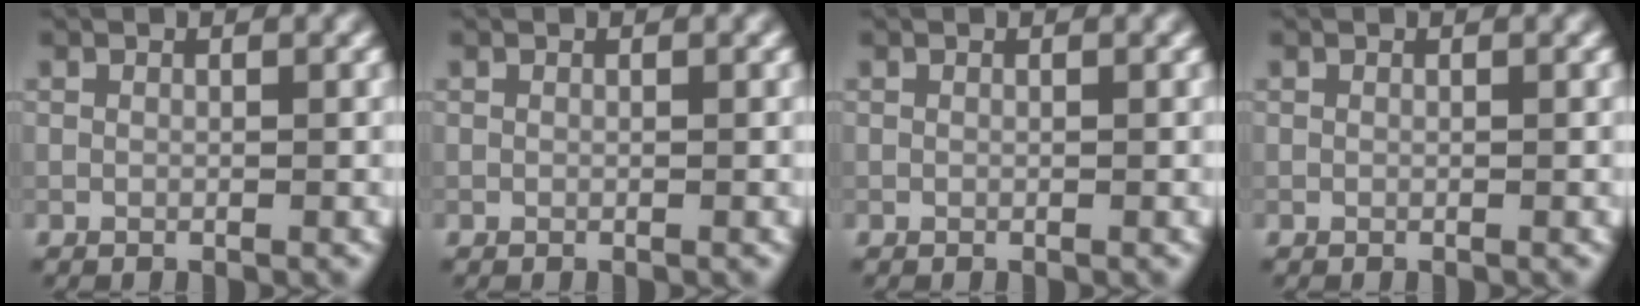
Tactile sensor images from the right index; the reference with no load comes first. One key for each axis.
{"total": 0.0}
{"total": 0.0}
{"total": 0.0}